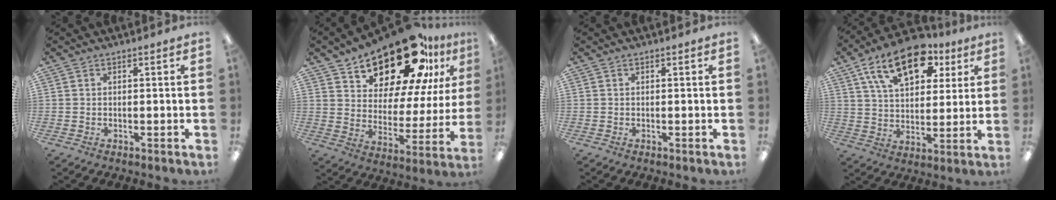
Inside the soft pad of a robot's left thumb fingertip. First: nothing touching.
{"total": 24.4, "force": [18.7, 10.2, 12.0], "torque": [-0.186, -0.125, 0.319]}
{"total": 0.0}
{"total": 18.0, "force": [9.9, 10.0, 11.2], "torque": [-0.180, -0.030, 0.174]}